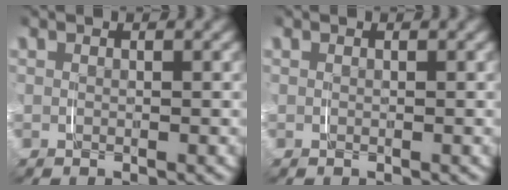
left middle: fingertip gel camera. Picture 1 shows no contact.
{"total": 0.0}